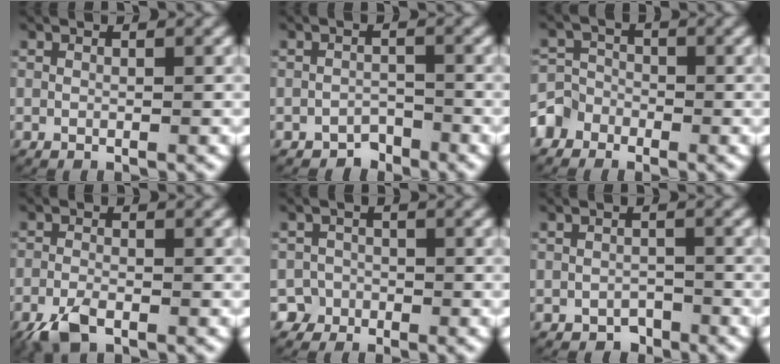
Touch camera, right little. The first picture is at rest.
{"total": 2.3, "force": [-2.0, 1.0, -0.1], "torque": [0.015, -0.004, -0.041]}
{"total": 4.4, "force": [-2.3, 3.6, 0.9], "torque": [-0.021, -0.009, -0.045]}
{"total": 2.8, "force": [-2.0, 1.1, 1.7], "torque": [-0.040, -0.009, -0.036]}
{"total": 3.9, "force": [-1.7, 3.5, 0.5], "torque": [-0.014, -0.013, -0.035]}
{"total": 2.2, "force": [-1.9, 1.0, -0.1], "torque": [0.014, -0.004, -0.035]}